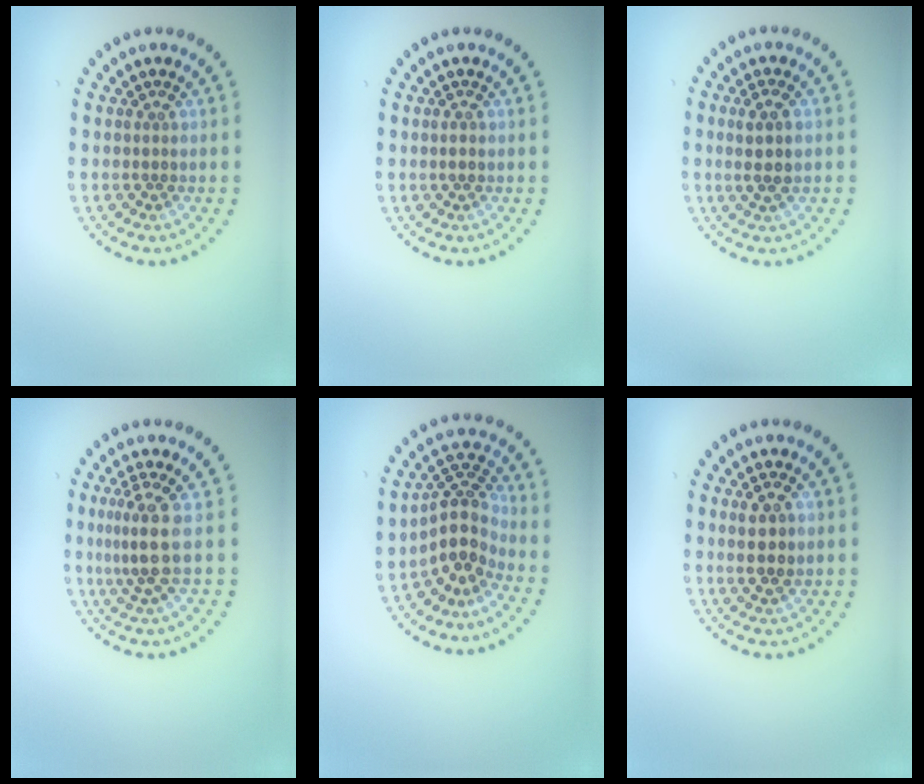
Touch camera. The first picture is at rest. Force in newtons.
{"total": 1.0, "press": 1.0, "slide": 0.1}
{"total": 2.5, "press": 2.4, "slide": 0.9}
{"total": 3.2, "press": 2.4, "slide": 2.2}
{"total": 3.8, "press": 2.7, "slide": 2.7}
{"total": 2.5, "press": 2.5, "slide": 0.5}